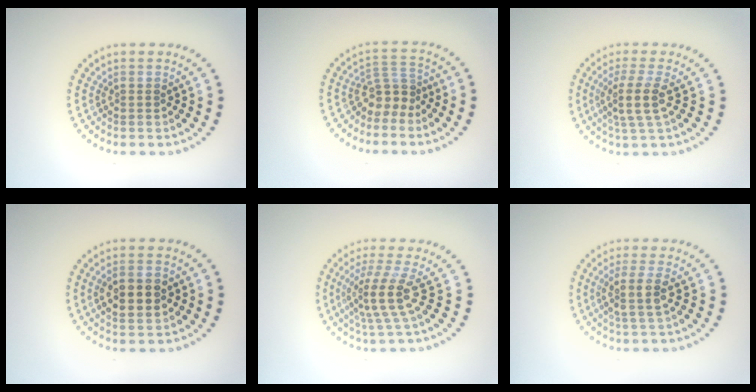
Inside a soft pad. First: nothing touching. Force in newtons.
{"total": 2.9, "press": 2.1, "slide": 2.1}
{"total": 3.2, "press": 2.5, "slide": 1.9}
{"total": 3.5, "press": 3.5, "slide": 0.2}
{"total": 3.9, "press": 2.7, "slide": 2.8}
{"total": 2.9, "press": 2.4, "slide": 1.6}